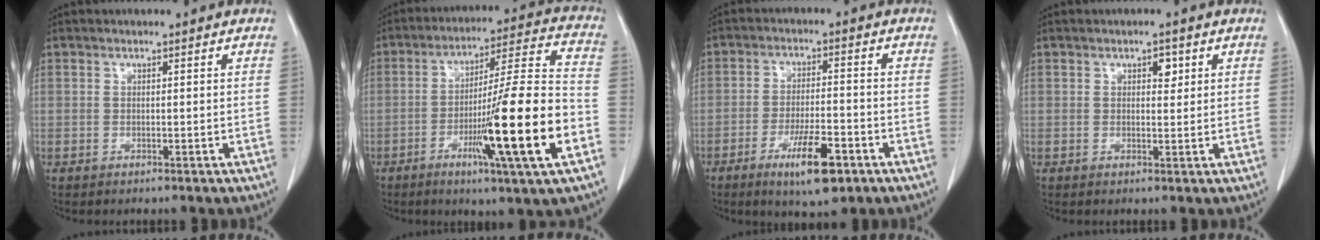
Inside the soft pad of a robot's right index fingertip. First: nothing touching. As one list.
[{"total": 18.9, "force": [-6.4, -0.5, 17.8], "torque": [-0.279, -0.010, -0.103]}, {"total": 8.8, "force": [-4.8, 1.8, 7.1], "torque": [-0.126, -0.013, -0.074]}, {"total": 1.9, "force": [0.8, 1.0, 1.4], "torque": [-0.018, -0.001, 0.013]}]